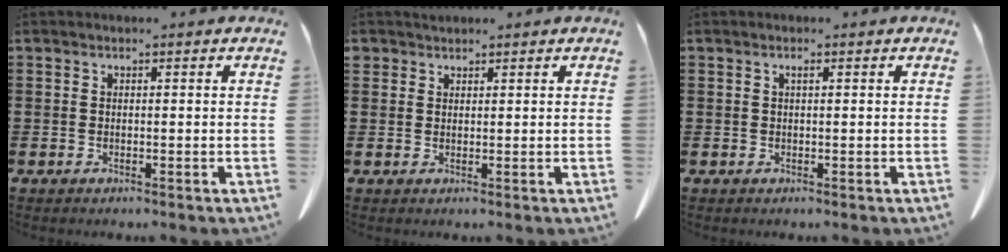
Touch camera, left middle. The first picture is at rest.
{"total": 1.3, "force": [1.1, 0.7, -0.1], "torque": [-0.002, 0.003, 0.023]}
{"total": 0.6, "force": [0.2, 0.1, 0.6], "torque": [-0.013, 0.000, 0.004]}